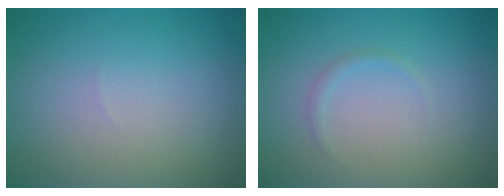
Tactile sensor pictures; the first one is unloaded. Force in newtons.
{"total": 0.7, "press": 0.7, "slide": 0.0}